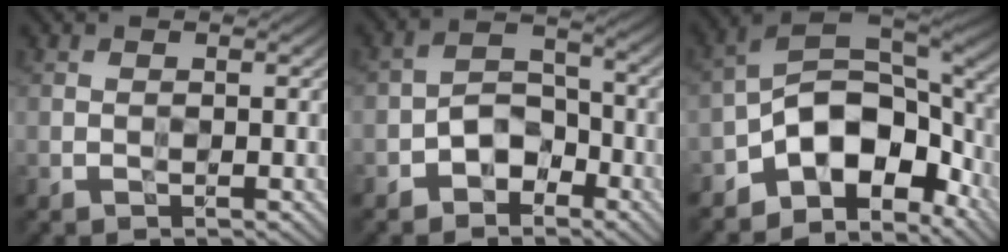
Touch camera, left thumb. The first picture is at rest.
{"total": 5.3, "force": [-2.9, 3.4, 2.7], "torque": [-0.046, 0.011, -0.062]}
{"total": 12.6, "force": [-4.8, 7.5, 8.8], "torque": [-0.153, -0.008, -0.090]}